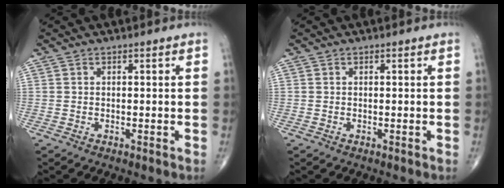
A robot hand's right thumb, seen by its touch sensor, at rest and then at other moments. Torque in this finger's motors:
{"motor_torque": [0.01, 0.31, -0.06, -0.05, 0.02]}